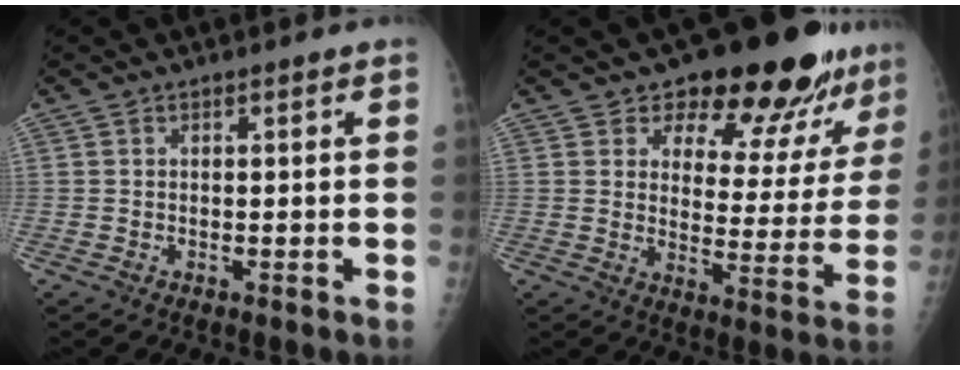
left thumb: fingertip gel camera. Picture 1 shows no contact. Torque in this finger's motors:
{"motor_torque": [0.09, 0.49, -0.12, -0.34, 0.07]}